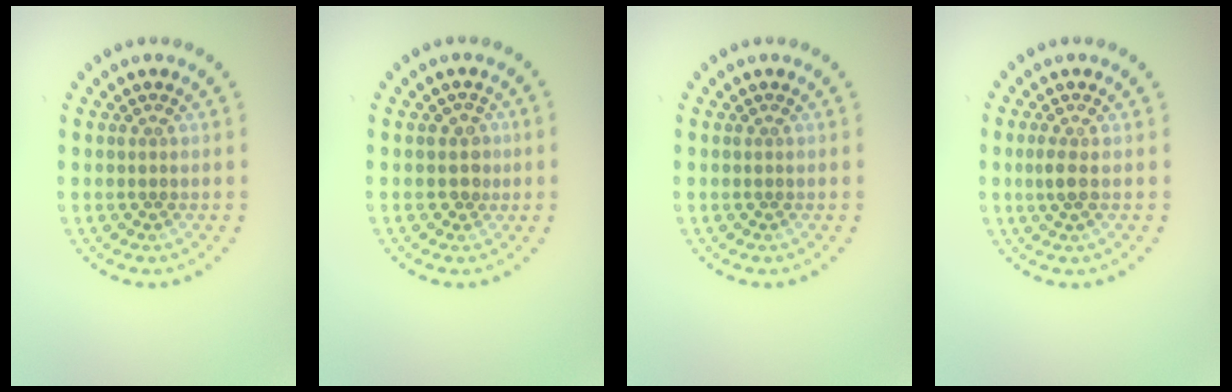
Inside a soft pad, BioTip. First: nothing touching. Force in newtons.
{"total": 1.5, "press": 1.3, "slide": 0.8}
{"total": 0.0}
{"total": 1.3, "press": 1.2, "slide": 0.5}